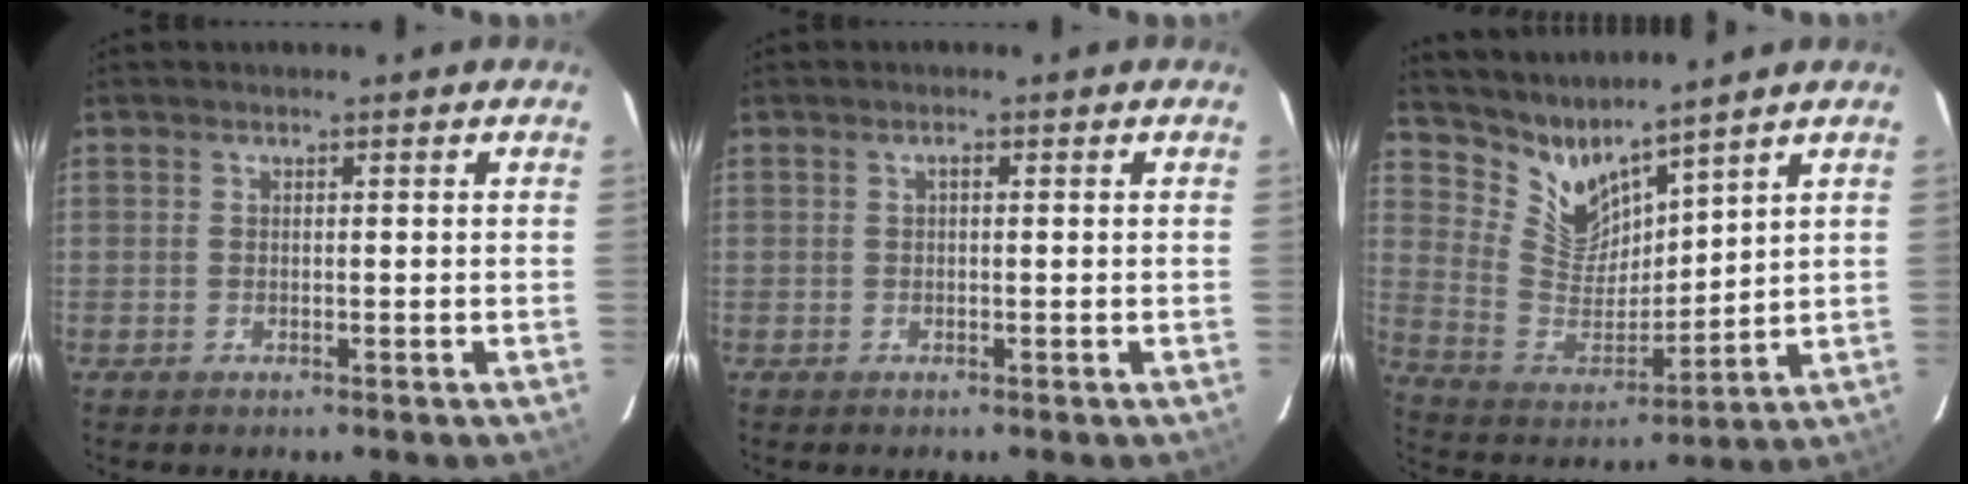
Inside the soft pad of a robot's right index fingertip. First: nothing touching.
{"total": 0.6, "force": [0.2, 0.2, 0.5], "torque": [-0.009, 0.005, 0.001]}
{"total": 9.3, "force": [8.5, 2.3, 2.9], "torque": [-0.064, -0.023, 0.180]}